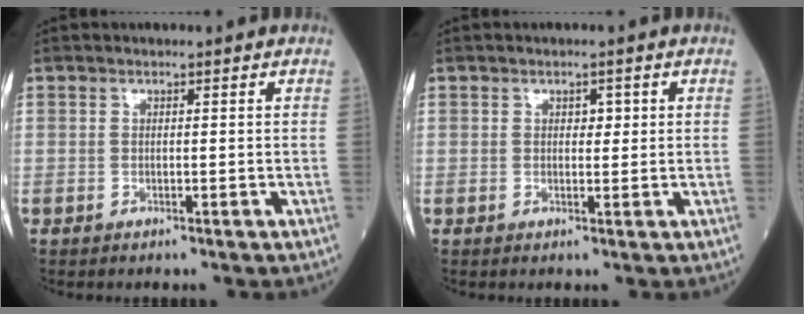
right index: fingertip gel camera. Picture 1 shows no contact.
{"total": 1.5, "force": [0.4, 1.0, 1.0], "torque": [-0.011, 0.003, 0.006]}